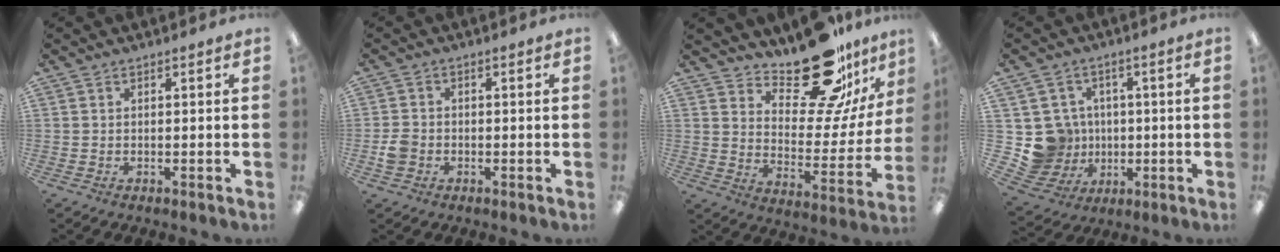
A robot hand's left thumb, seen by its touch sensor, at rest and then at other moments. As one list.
[{"total": 3.3, "force": [-1.1, 2.7, 1.6], "torque": [-0.025, 0.008, -0.021]}, {"total": 21.1, "force": [16.8, 7.9, 10.1], "torque": [-0.140, -0.125, 0.283]}, {"total": 10.4, "force": [-0.2, 10.2, 2.0], "torque": [-0.060, 0.007, 0.013]}]